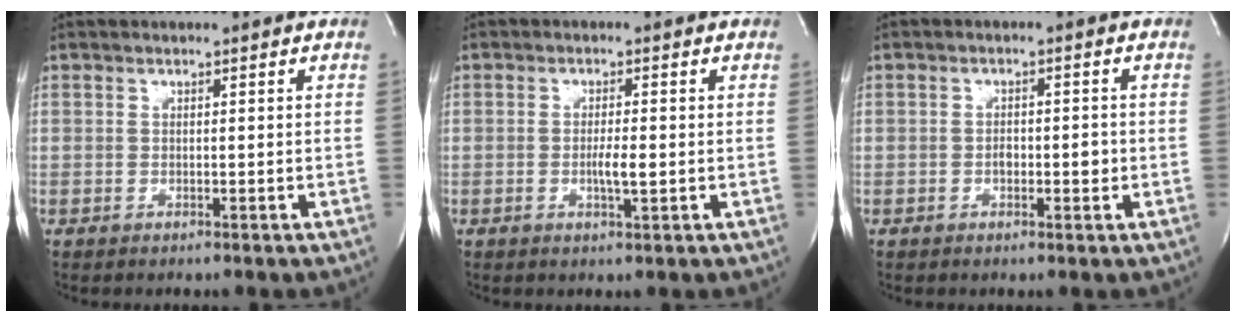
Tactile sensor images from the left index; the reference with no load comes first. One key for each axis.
{"total": 2.7, "fx": -0.7, "fy": 0.2, "fz": 2.6, "tx": -0.050, "ty": -0.007, "tz": -0.012}
{"total": 2.7, "fx": -0.9, "fy": 1.2, "fz": 2.2, "tx": -0.034, "ty": 0.000, "tz": -0.013}